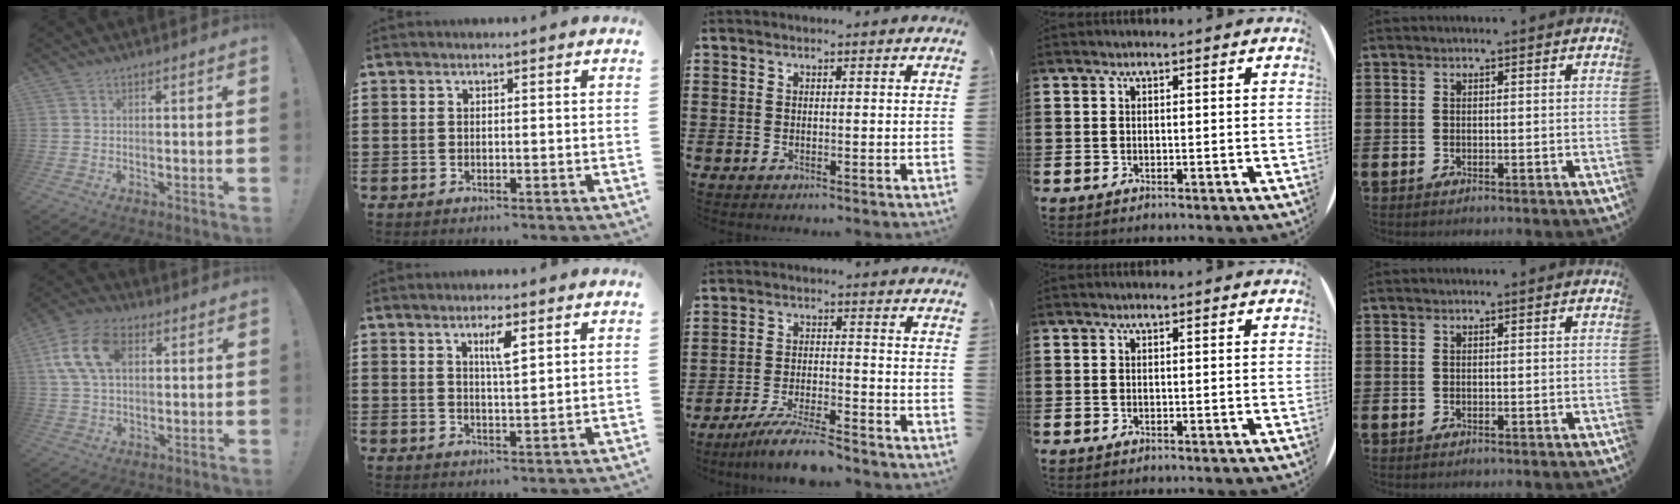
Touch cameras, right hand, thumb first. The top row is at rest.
{"thumb": {"total": 14.3, "force": [4.1, 9.2, 10.2], "torque": [-0.196, 0.009, 0.080]}, "index": {"total": 3.5, "force": [1.7, 0.6, 2.9], "torque": [-0.054, 0.001, 0.026]}, "middle": {"total": 6.2, "force": [-5.5, 0.0, 2.9], "torque": [-0.060, -0.012, -0.102]}}